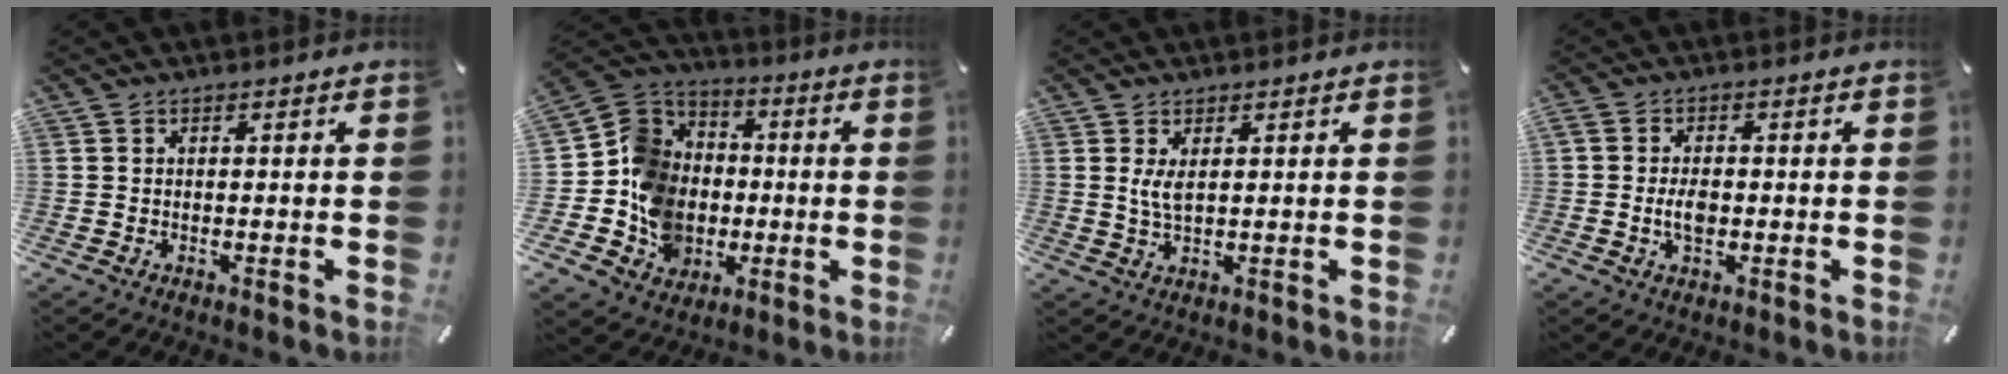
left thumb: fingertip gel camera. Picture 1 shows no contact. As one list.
[{"total": 14.4, "force": [-3.7, 13.0, 5.0], "torque": [-0.110, 0.030, -0.058]}, {"total": 3.2, "force": [1.1, 1.1, 2.8], "torque": [-0.068, -0.002, 0.018]}, {"total": 4.3, "force": [-0.6, 2.5, 3.4], "torque": [-0.067, -0.003, -0.015]}]